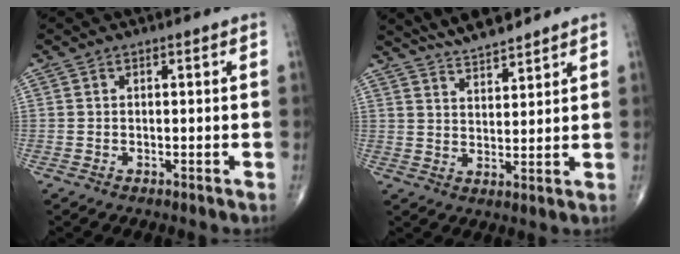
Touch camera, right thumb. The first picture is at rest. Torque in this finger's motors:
{"motor_torque": [-1.55, 1.60, 0.70, 0.92, -0.03]}